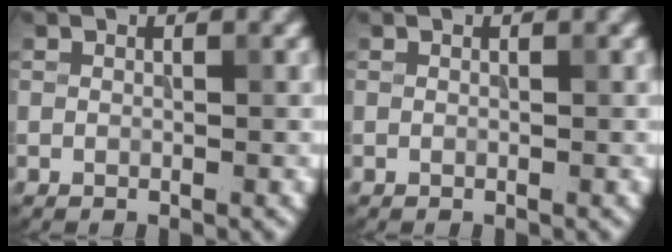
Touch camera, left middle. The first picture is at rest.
{"total": 0.0}